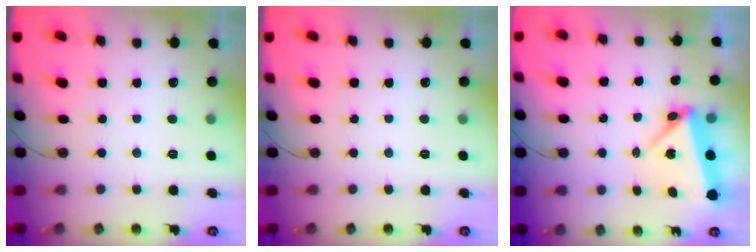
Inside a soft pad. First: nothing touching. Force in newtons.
{"total": 0.0}
{"total": 6.7, "press": 5.1, "slide": 4.3}